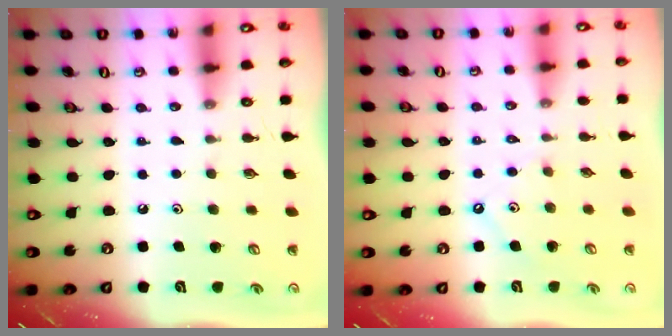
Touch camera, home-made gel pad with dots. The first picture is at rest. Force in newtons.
{"total": 1.5, "press": 1.4, "slide": 0.2}